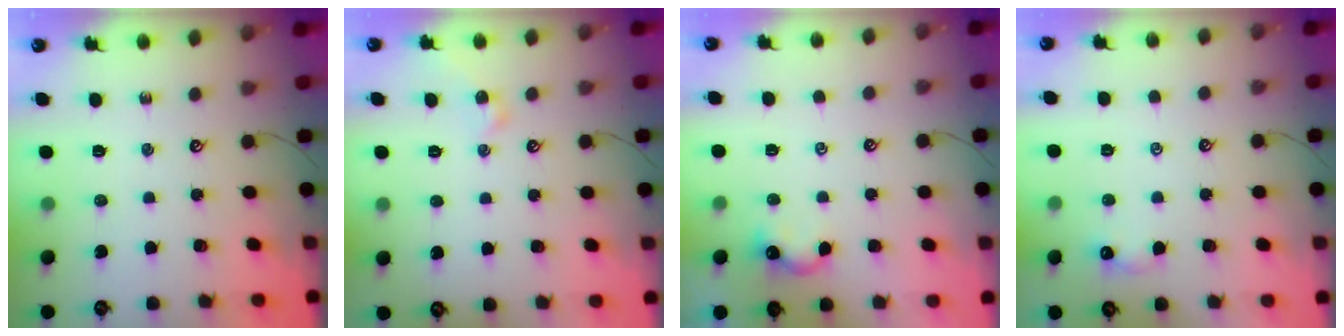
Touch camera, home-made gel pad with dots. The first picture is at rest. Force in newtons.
{"total": 3.0, "press": 2.9, "slide": 0.7}
{"total": 0.8, "press": 0.6, "slide": 0.5}
{"total": 1.6, "press": 1.5, "slide": 0.4}